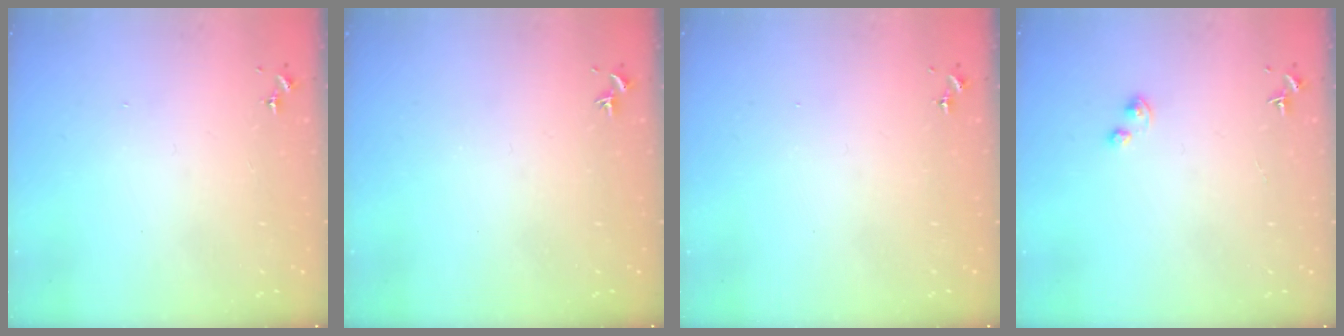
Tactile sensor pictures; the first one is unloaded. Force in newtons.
{"total": 0.0}
{"total": 0.0}
{"total": 1.6, "press": 1.5, "slide": 0.3}